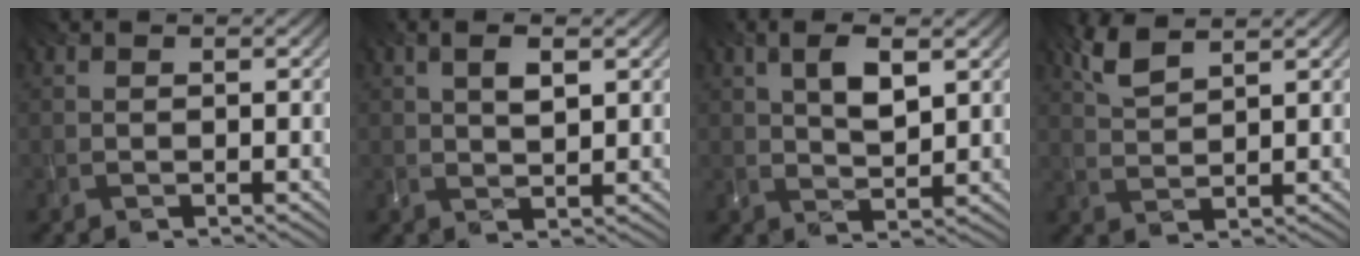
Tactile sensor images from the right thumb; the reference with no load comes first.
{"total": 3.1, "force": [1.3, 1.3, 2.6], "torque": [-0.054, 0.001, 0.027]}
{"total": 5.1, "force": [2.1, 2.1, 4.2], "torque": [-0.086, -0.001, 0.039]}
{"total": 4.0, "force": [2.9, 1.0, 2.5], "torque": [-0.068, 0.005, 0.064]}